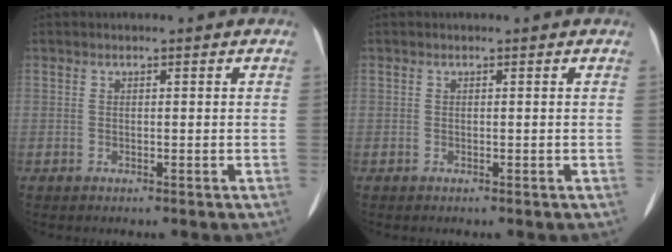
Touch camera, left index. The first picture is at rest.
{"total": 0.0}